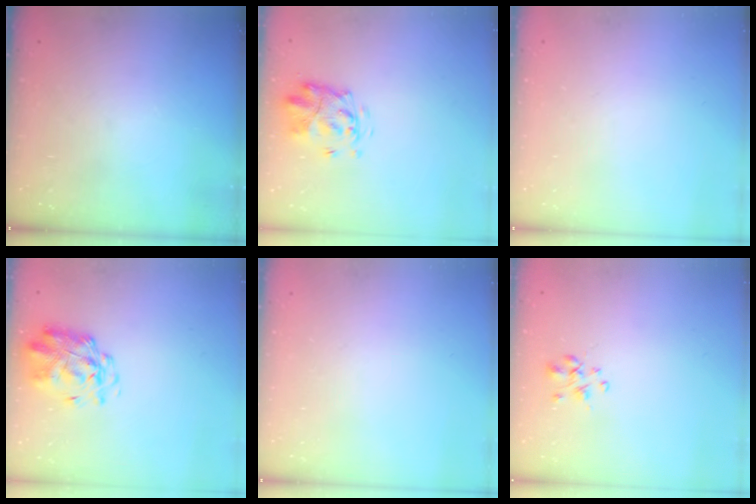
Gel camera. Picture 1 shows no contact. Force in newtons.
{"total": 3.4, "press": 3.2, "slide": 1.2}
{"total": 0.0}
{"total": 2.9, "press": 2.8, "slide": 0.7}
{"total": 0.0}
{"total": 2.5, "press": 2.4, "slide": 0.5}